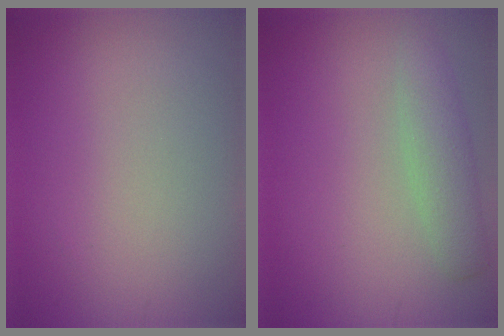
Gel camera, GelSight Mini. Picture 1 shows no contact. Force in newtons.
{"total": 2.7, "press": 2.7, "slide": 0.1}